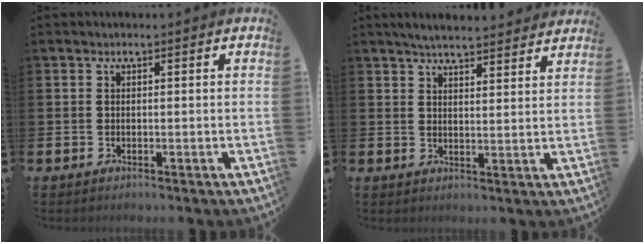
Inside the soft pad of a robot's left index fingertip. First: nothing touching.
{"total": 4.9, "force": [4.8, 0.4, 1.0], "torque": [-0.029, -0.022, 0.087]}